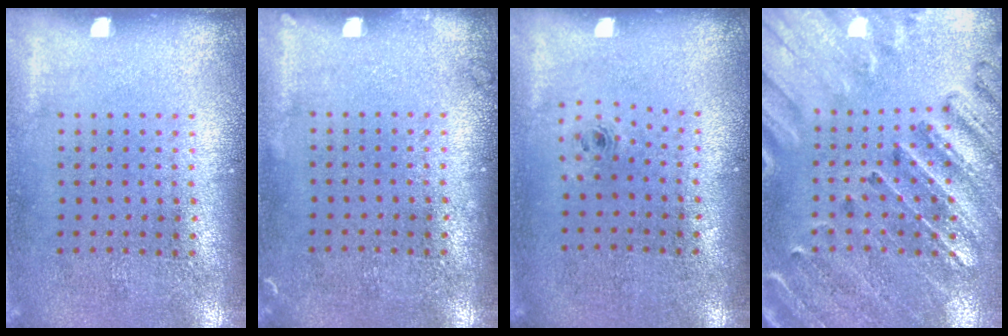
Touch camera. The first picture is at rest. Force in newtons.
{"total": 0.7, "press": 0.7, "slide": 0.2}
{"total": 0.6, "press": 0.3, "slide": 0.5}
{"total": 2.9, "press": 2.7, "slide": 0.9}